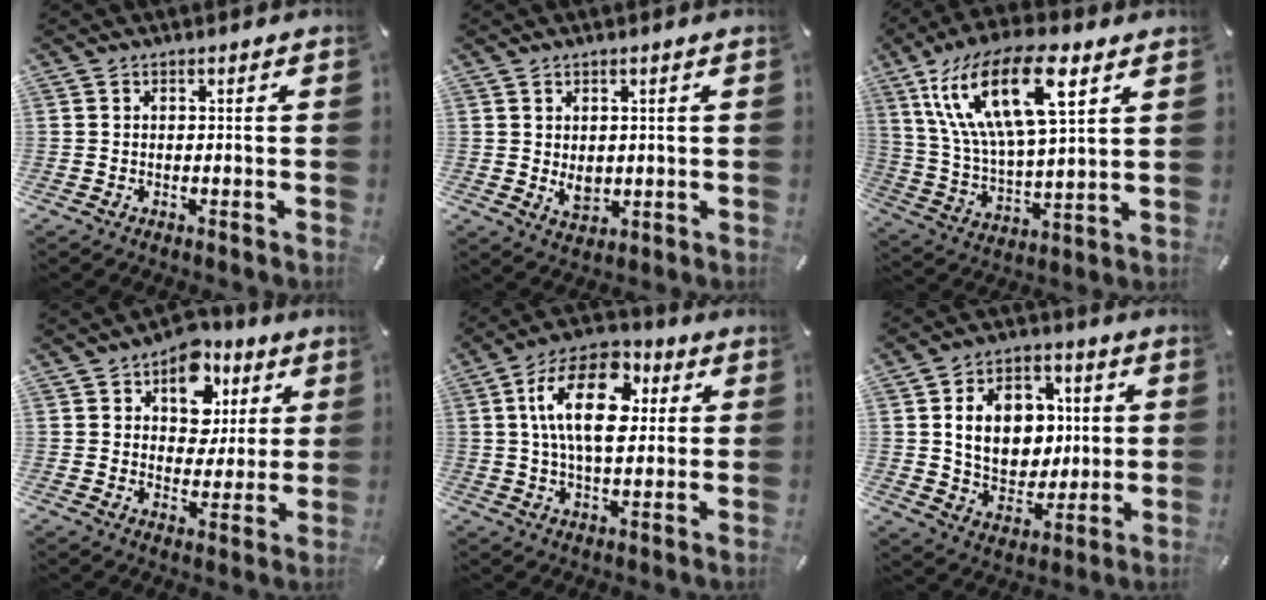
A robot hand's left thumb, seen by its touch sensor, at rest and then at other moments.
{"total": 3.9, "force": [0.7, 2.9, 2.5], "torque": [-0.037, -0.006, 0.010]}
{"total": 21.7, "force": [10.4, 8.7, 16.9], "torque": [-0.354, -0.024, 0.167]}
{"total": 11.0, "force": [5.2, 8.4, 4.8], "torque": [-0.065, -0.031, 0.091]}
{"total": 17.4, "force": [4.0, 10.3, 13.4], "torque": [-0.242, 0.006, 0.064]}
{"total": 14.3, "force": [2.5, 11.7, 7.9], "torque": [-0.123, 0.004, 0.052]}